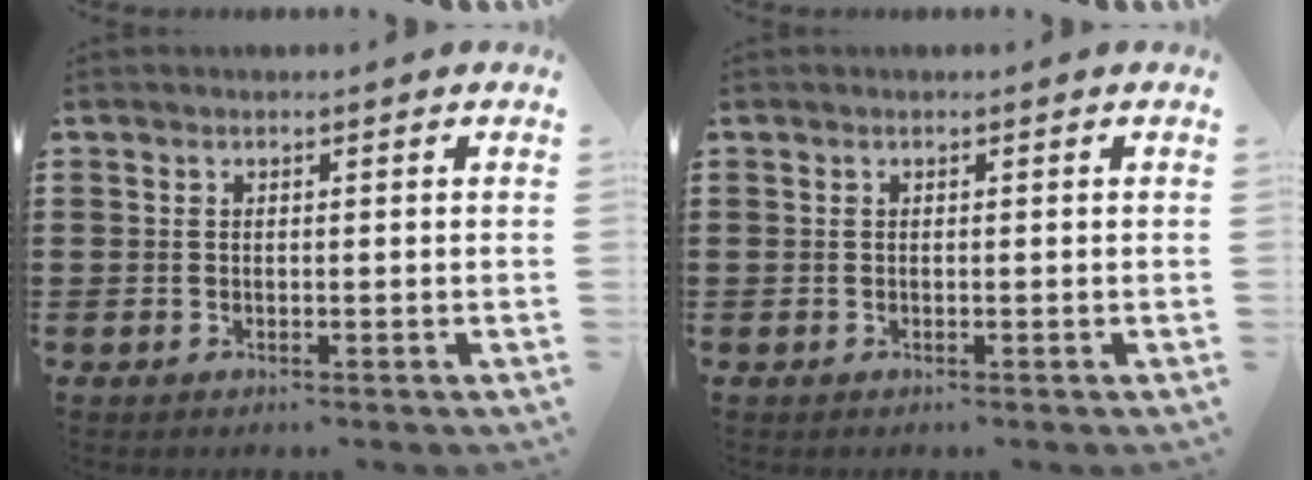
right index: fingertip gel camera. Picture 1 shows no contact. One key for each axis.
{"total": 0.0}